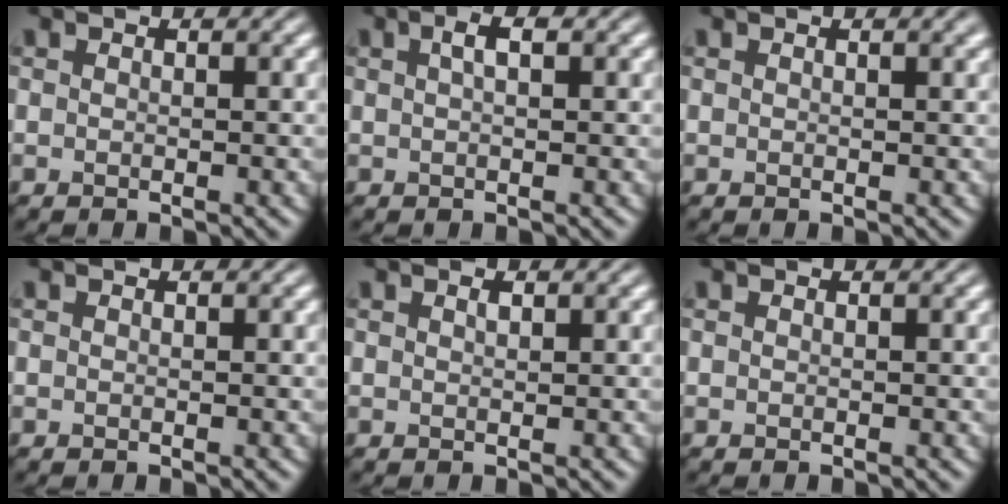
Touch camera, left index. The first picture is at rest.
{"total": 1.5, "force": [0.5, 0.4, 1.4], "torque": [-0.026, 0.007, 0.010]}
{"total": 0.7, "force": [0.4, 0.2, 0.6], "torque": [-0.005, 0.005, 0.006]}
{"total": 0.0}
{"total": 0.6, "force": [0.3, 0.2, 0.4], "torque": [-0.008, -0.001, 0.008]}
{"total": 0.0}